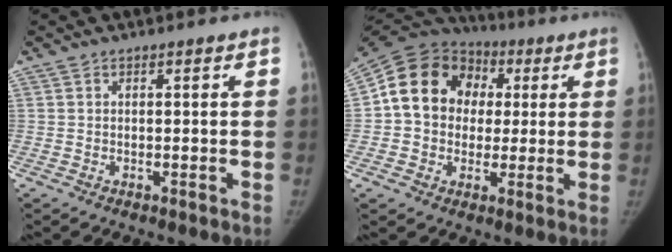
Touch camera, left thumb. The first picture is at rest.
{"total": 16.5, "force": [1.9, 14.0, 8.6], "torque": [-0.135, 0.032, 0.027]}